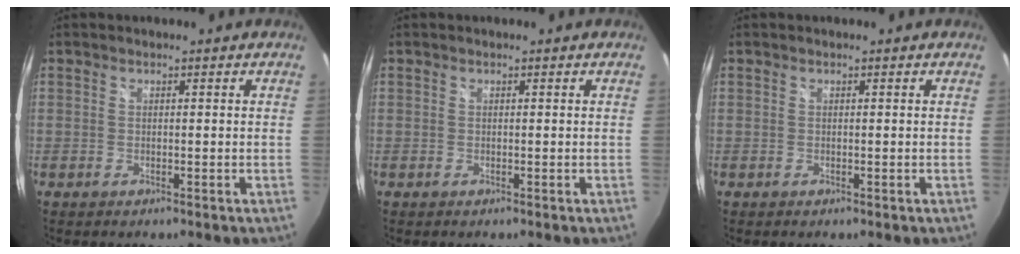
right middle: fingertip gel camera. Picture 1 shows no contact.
{"total": 0.0}
{"total": 0.0}